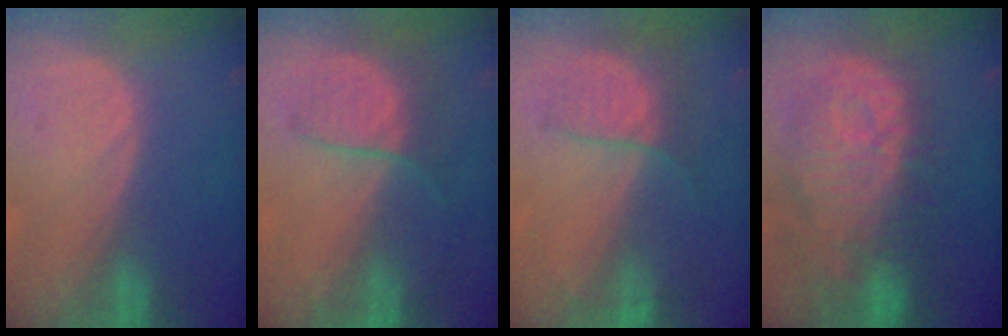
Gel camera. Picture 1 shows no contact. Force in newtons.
{"total": 6.6, "press": 6.0, "slide": 2.7}
{"total": 7.2, "press": 6.0, "slide": 3.9}
{"total": 12.5, "press": 11.1, "slide": 5.6}